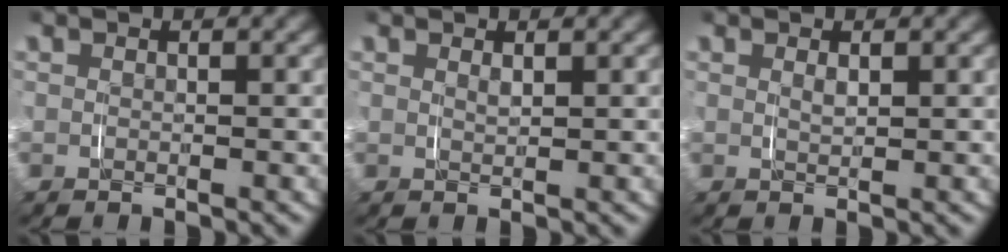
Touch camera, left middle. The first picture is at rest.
{"total": 0.8, "force": [0.7, 0.0, 0.4], "torque": [-0.007, -0.003, 0.014]}
{"total": 0.9, "force": [0.6, 0.1, 0.7], "torque": [-0.013, -0.004, 0.013]}